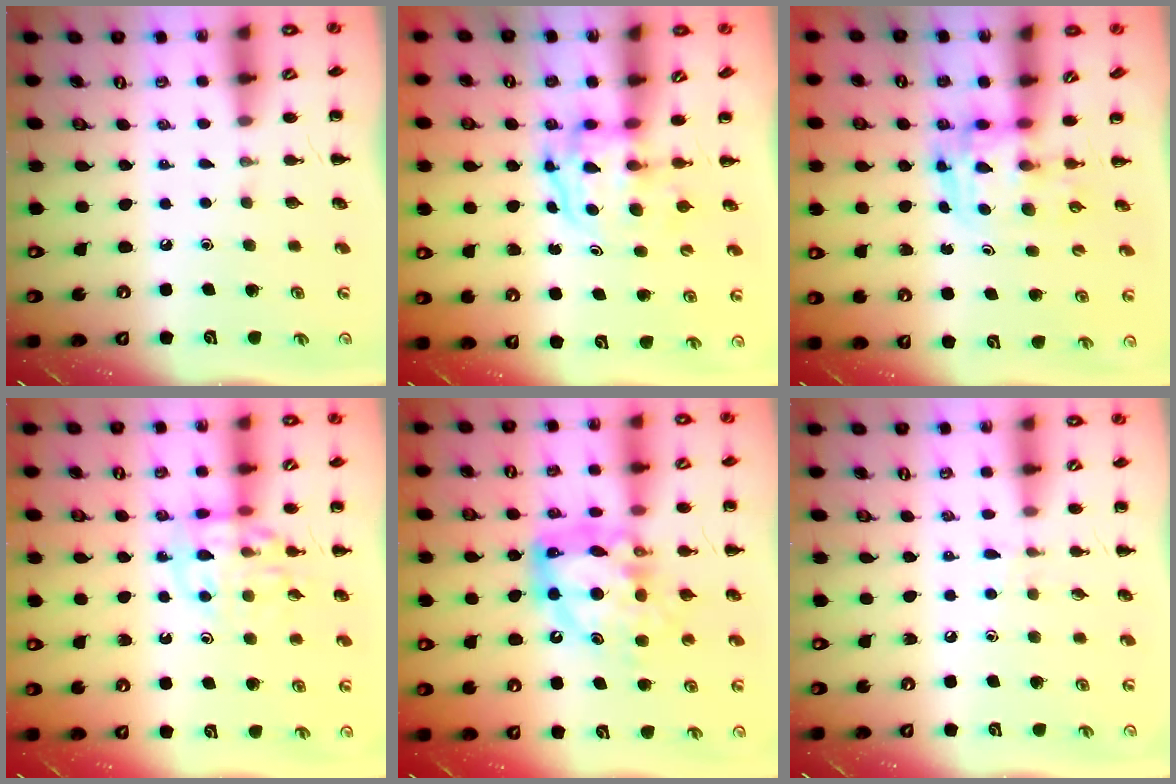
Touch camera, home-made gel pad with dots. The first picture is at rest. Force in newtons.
{"total": 3.9, "press": 3.8, "slide": 0.6}
{"total": 3.7, "press": 3.7, "slide": 0.7}
{"total": 11.6, "press": 11.5, "slide": 1.5}
{"total": 14.4, "press": 13.8, "slide": 4.1}
{"total": 4.7, "press": 4.4, "slide": 1.7}